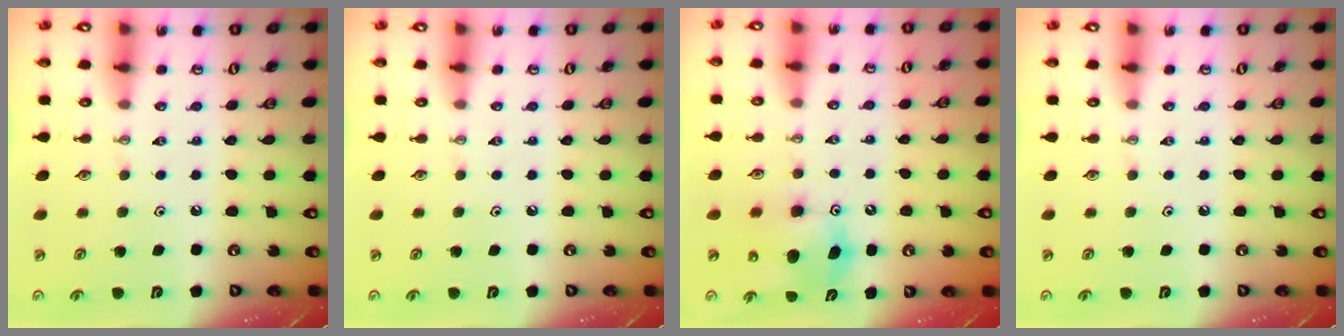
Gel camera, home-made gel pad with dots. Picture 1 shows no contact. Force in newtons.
{"total": 0.0}
{"total": 8.5, "press": 8.4, "slide": 0.5}
{"total": 0.0}